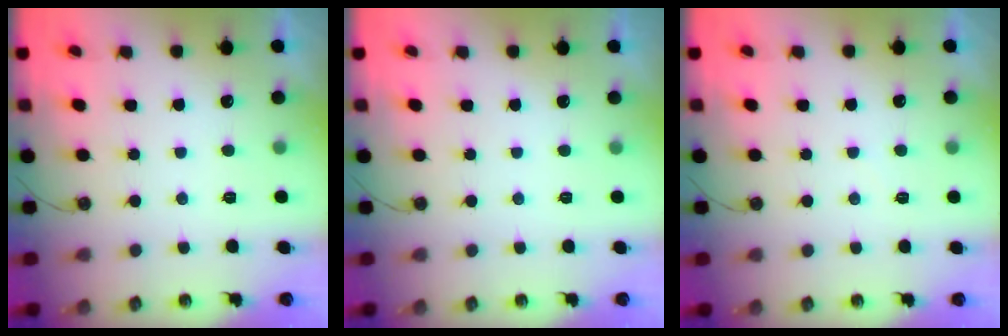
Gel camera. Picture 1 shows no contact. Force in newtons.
{"total": 0.0}
{"total": 3.6, "press": 3.6, "slide": 0.3}